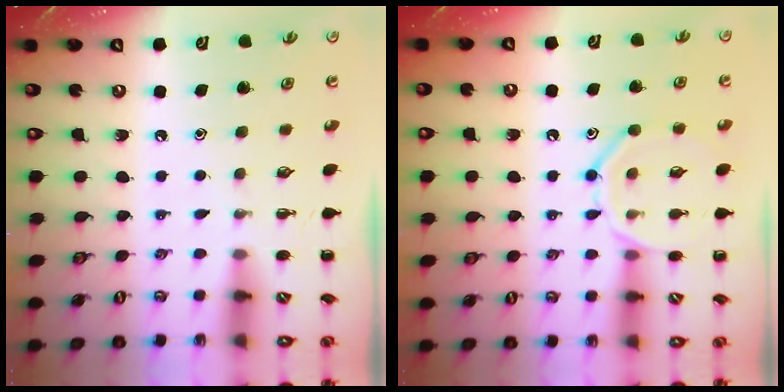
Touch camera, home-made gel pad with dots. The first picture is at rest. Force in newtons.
{"total": 12.0, "press": 12.0, "slide": 0.7}